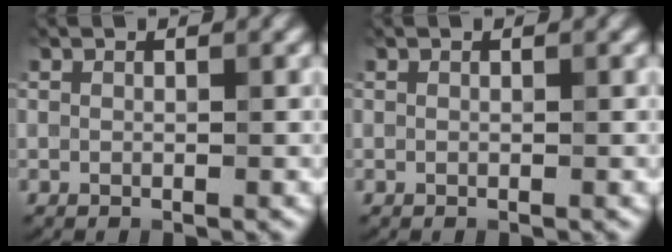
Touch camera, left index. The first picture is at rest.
{"total": 0.0}